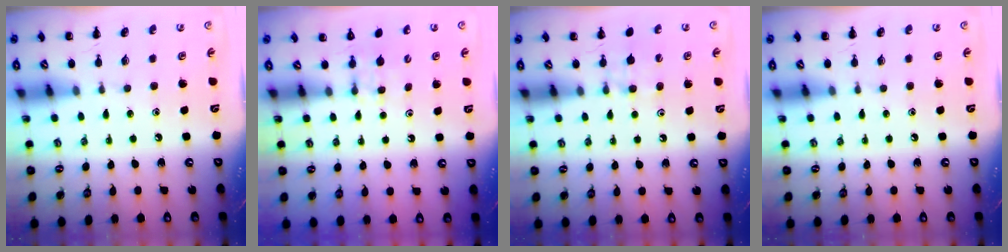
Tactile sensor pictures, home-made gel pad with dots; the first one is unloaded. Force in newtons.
{"total": 3.3, "press": 3.1, "slide": 1.1}
{"total": 7.0, "press": 6.7, "slide": 1.8}
{"total": 0.0}